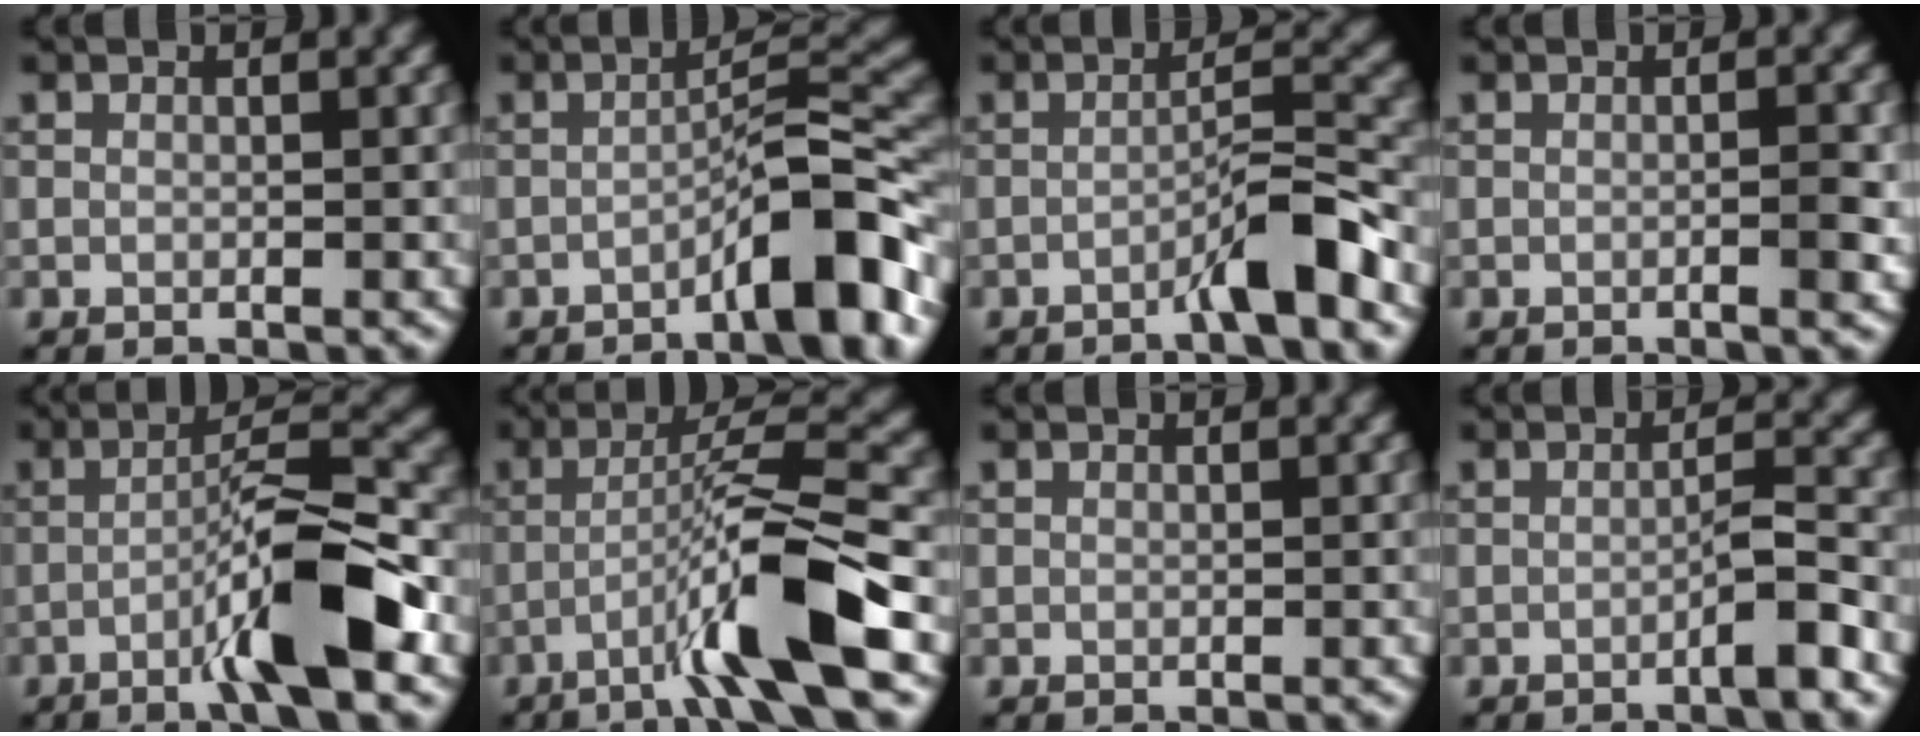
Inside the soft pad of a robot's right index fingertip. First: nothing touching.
{"total": 6.4, "force": [-3.5, 0.9, 5.4], "torque": [-0.073, 0.024, -0.063]}
{"total": 4.2, "force": [-2.4, 0.3, 3.4], "torque": [-0.053, 0.018, -0.047]}
{"total": 1.8, "force": [-0.5, 0.3, 1.7], "torque": [-0.023, 0.001, -0.011]}
{"total": 8.3, "force": [-3.3, 1.0, 7.5], "torque": [-0.121, 0.018, -0.064]}
{"total": 8.8, "force": [-4.1, 0.5, 7.8], "torque": [-0.130, 0.020, -0.079]}
{"total": 0.0}
{"total": 2.6, "force": [-1.3, 0.1, 2.3], "torque": [-0.032, 0.013, -0.027]}